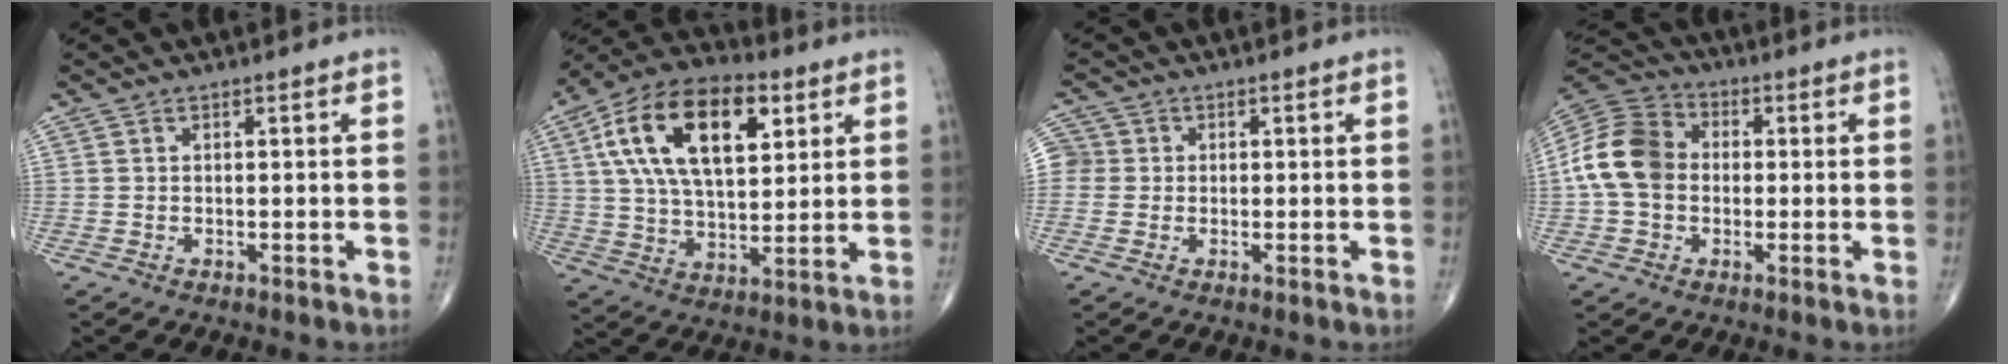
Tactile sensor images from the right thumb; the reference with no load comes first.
{"total": 20.7, "force": [7.2, 10.9, 16.1], "torque": [-0.269, -0.002, 0.120]}
{"total": 4.1, "force": [0.0, 4.0, 0.9], "torque": [-0.001, 0.012, -0.007]}
{"total": 12.7, "force": [-0.1, 10.0, 7.9], "torque": [-0.145, 0.034, -0.012]}